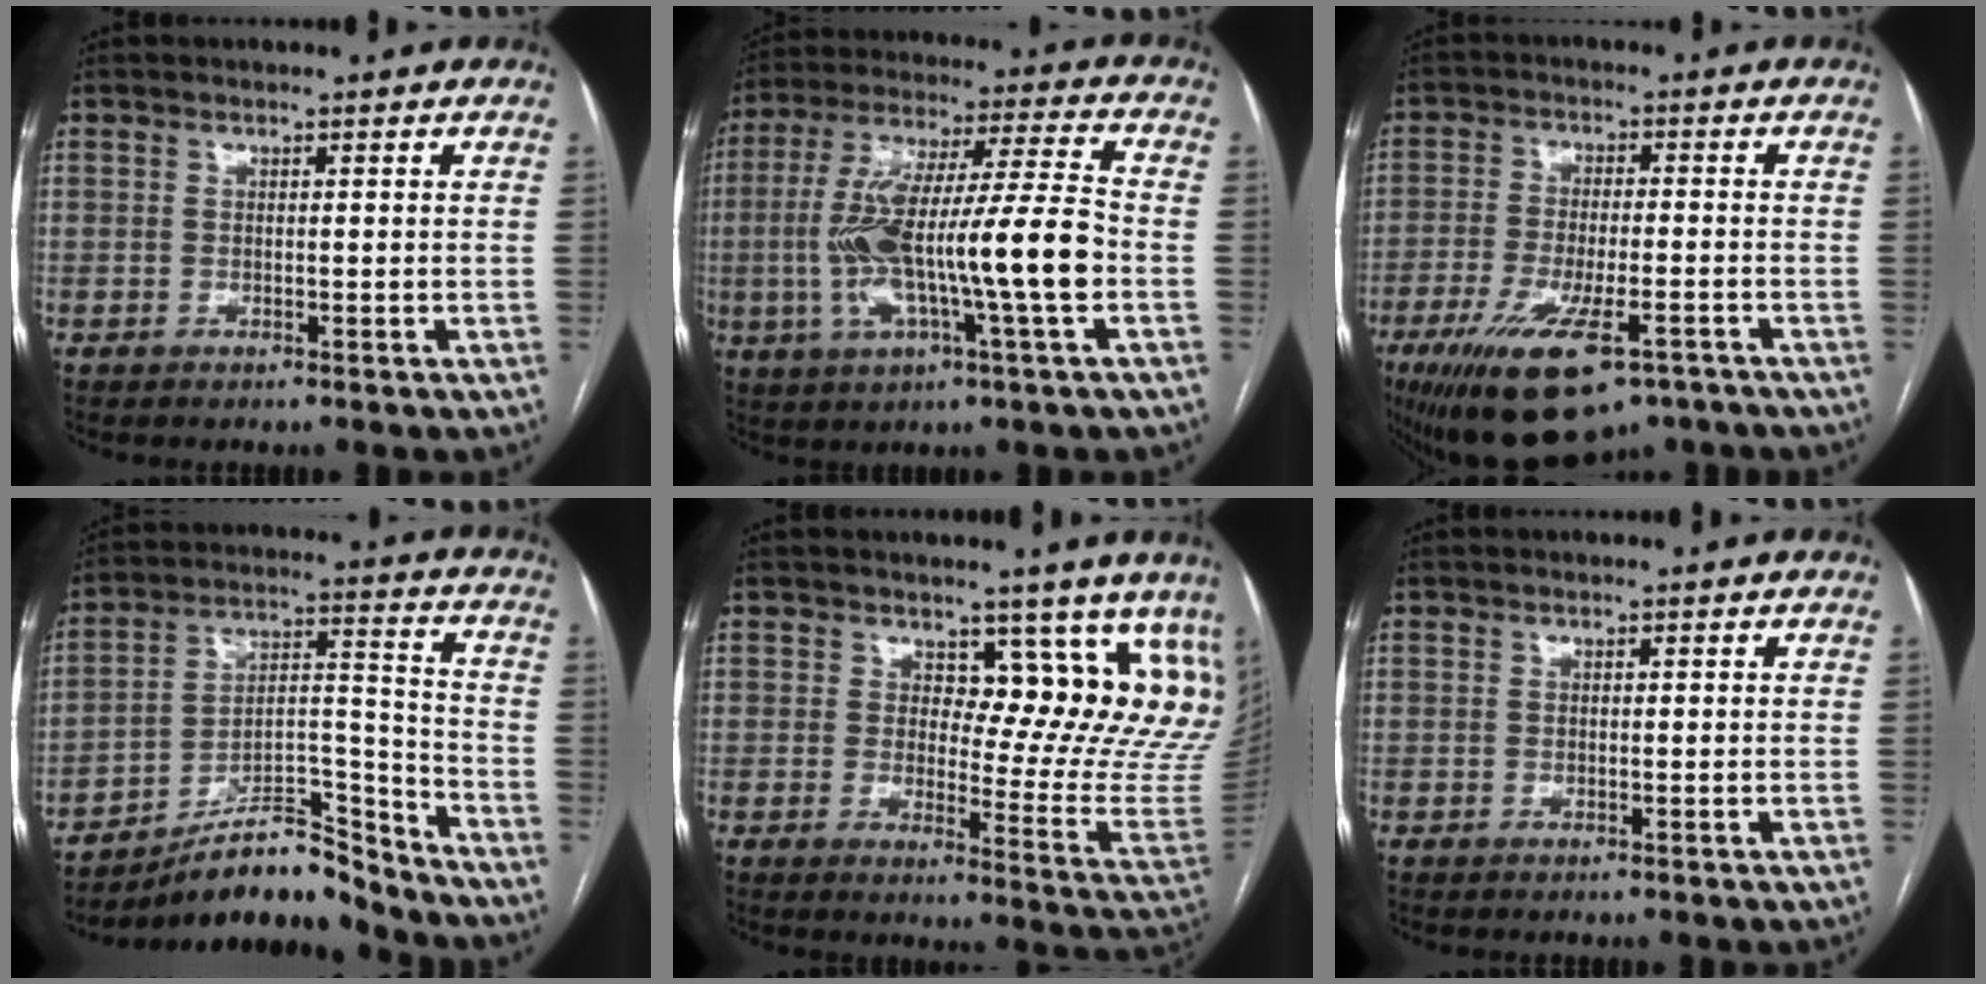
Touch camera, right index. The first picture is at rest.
{"total": 17.9, "force": [-3.2, 1.0, 17.6], "torque": [-0.336, 0.011, -0.056]}
{"total": 15.3, "force": [-9.4, 4.7, 11.2], "torque": [-0.207, -0.021, -0.147]}
{"total": 18.5, "force": [-16.3, 3.9, 7.8], "torque": [-0.126, 0.046, -0.269]}
{"total": 14.2, "force": [11.1, 5.2, 7.1], "torque": [-0.057, -0.046, 0.114]}
{"total": 0.0}